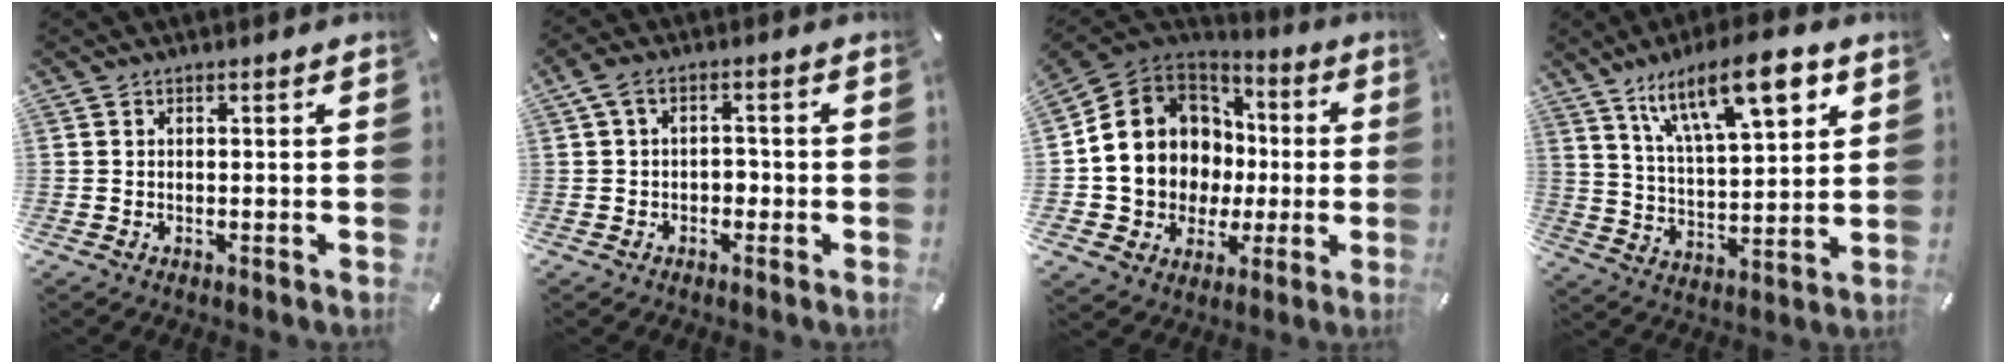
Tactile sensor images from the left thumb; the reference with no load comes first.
{"total": 4.1, "force": [-0.6, 3.1, 2.7], "torque": [-0.051, 0.016, -0.014]}
{"total": 14.3, "force": [0.9, 13.4, 4.8], "torque": [-0.111, -0.022, 0.041]}
{"total": 17.5, "force": [10.4, 6.8, 12.4], "torque": [-0.193, -0.040, 0.169]}